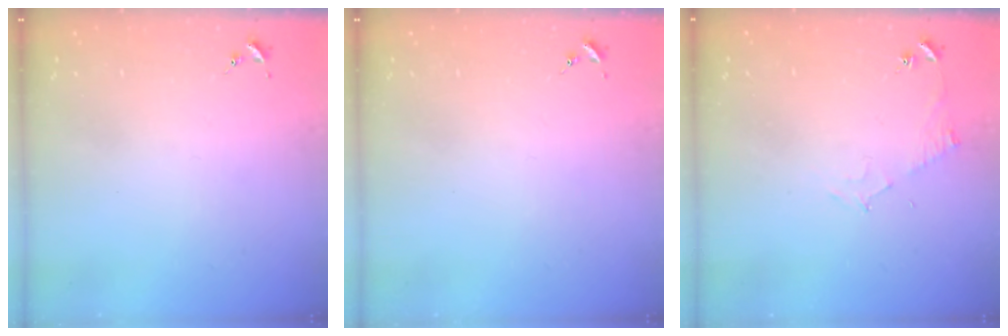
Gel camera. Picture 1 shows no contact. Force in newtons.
{"total": 0.0}
{"total": 5.9, "press": 5.8, "slide": 0.7}